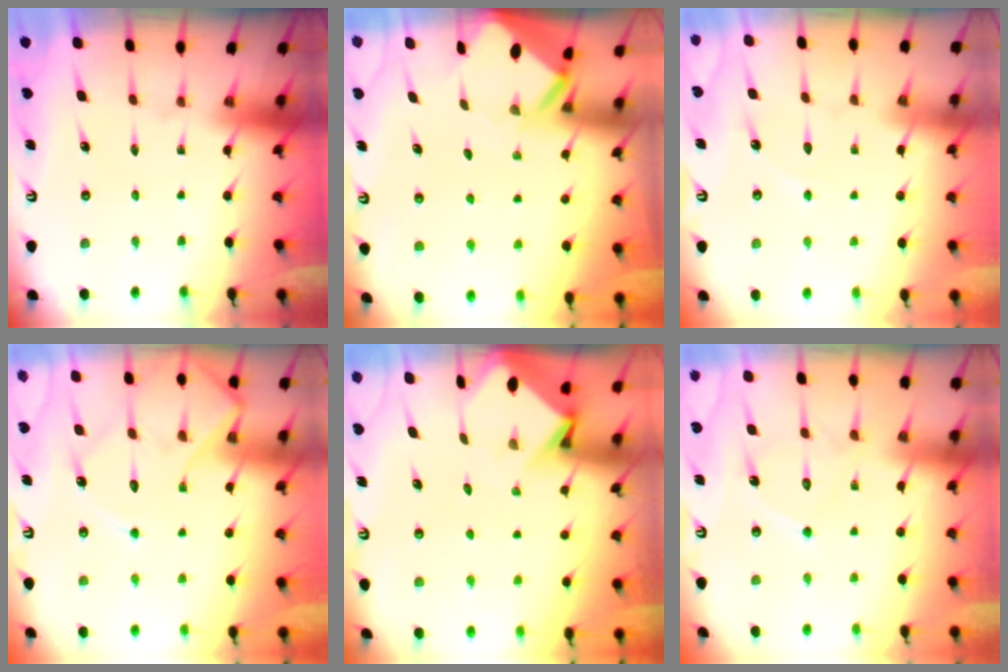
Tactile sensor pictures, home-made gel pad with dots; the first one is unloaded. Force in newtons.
{"total": 3.4, "press": 3.4, "slide": 0.1}
{"total": 4.0, "press": 3.9, "slide": 0.5}
{"total": 13.8, "press": 13.7, "slide": 1.3}
{"total": 3.7, "press": 3.7, "slide": 0.3}
{"total": 12.8, "press": 12.7, "slide": 1.1}